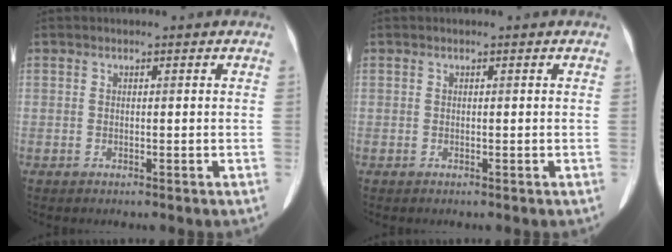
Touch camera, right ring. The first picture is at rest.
{"total": 0.0}